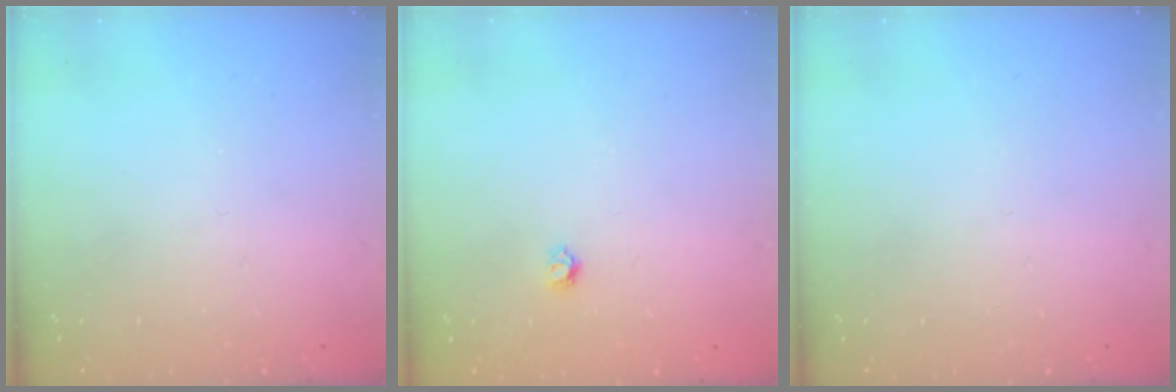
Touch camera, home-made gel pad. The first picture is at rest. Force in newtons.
{"total": 3.3, "press": 3.3, "slide": 0.3}
{"total": 0.0}